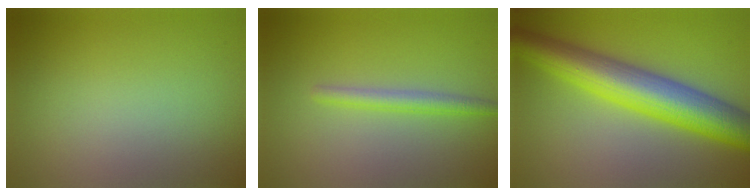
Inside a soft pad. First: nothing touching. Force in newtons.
{"total": 2.1, "press": 2.1, "slide": 0.2}
{"total": 9.5, "press": 9.5, "slide": 0.1}